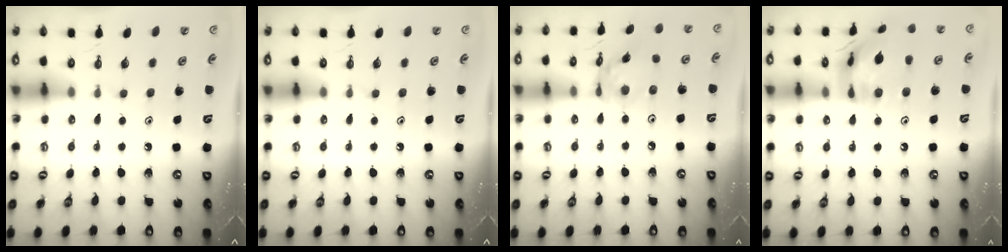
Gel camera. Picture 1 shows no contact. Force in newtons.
{"total": 0.0}
{"total": 9.2, "press": 9.2, "slide": 0.6}
{"total": 14.5, "press": 14.4, "slide": 1.6}